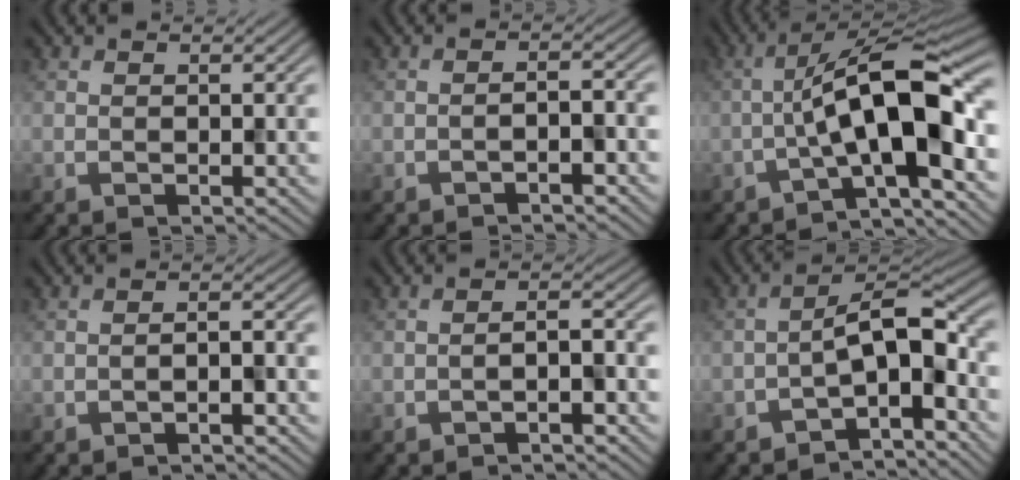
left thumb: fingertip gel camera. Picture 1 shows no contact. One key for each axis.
{"total": 1.7, "fx": -1.4, "fy": 0.2, "fz": 1.0, "tx": -0.017, "ty": 0.007, "tz": -0.027}
{"total": 11.9, "fx": -2.7, "fy": 2.9, "fz": 11.3, "tx": -0.179, "ty": 0.021, "tz": -0.052}
{"total": 1.4, "fx": -1.2, "fy": 0.2, "fz": 0.8, "tx": -0.012, "ty": 0.006, "tz": -0.022}
{"total": 2.0, "fx": -1.6, "fy": 0.3, "fz": 1.2, "tx": -0.021, "ty": 0.009, "tz": -0.031}
{"total": 7.8, "fx": -4.7, "fy": 2.7, "fz": 5.7, "tx": -0.069, "ty": 0.013, "tz": -0.091}